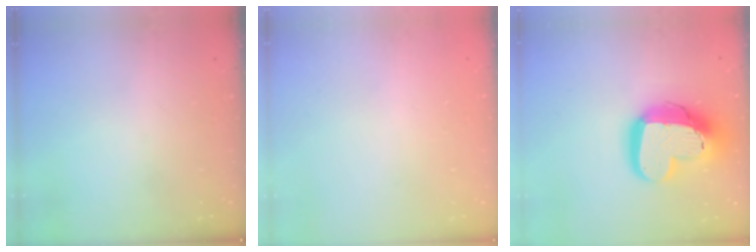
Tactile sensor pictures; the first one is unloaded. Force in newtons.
{"total": 0.0}
{"total": 19.5, "press": 19.5, "slide": 1.6}